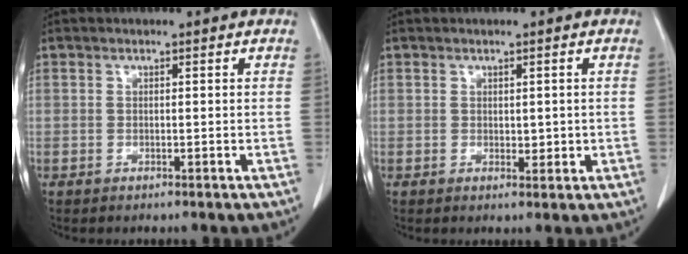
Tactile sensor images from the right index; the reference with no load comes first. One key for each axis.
{"total": 2.0, "fx": 0.1, "fy": 1.1, "fz": 1.6, "tx": -0.021, "ty": -0.005, "tz": 0.006}